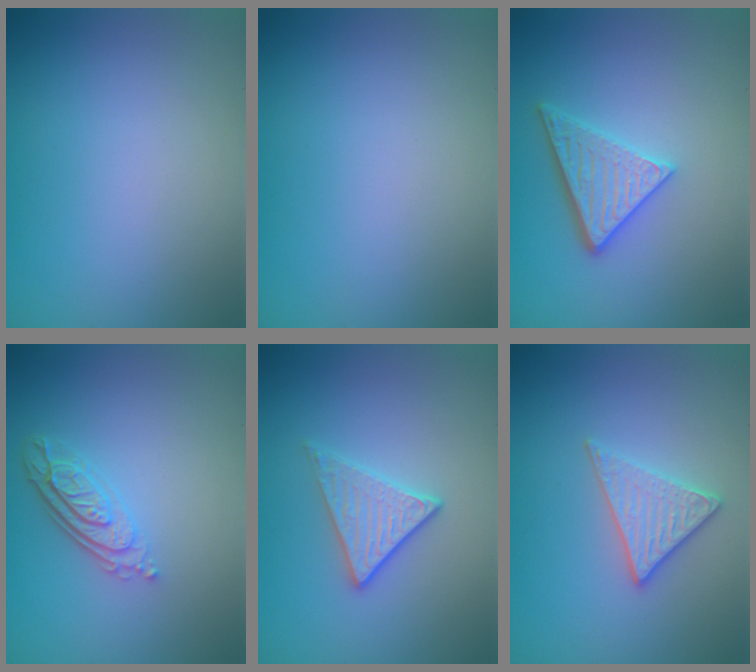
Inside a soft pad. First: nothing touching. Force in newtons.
{"total": 0.0}
{"total": 3.7, "press": 3.2, "slide": 1.8}
{"total": 3.8, "press": 2.7, "slide": 2.6}
{"total": 2.8, "press": 2.6, "slide": 1.1}
{"total": 2.7, "press": 2.5, "slide": 1.1}